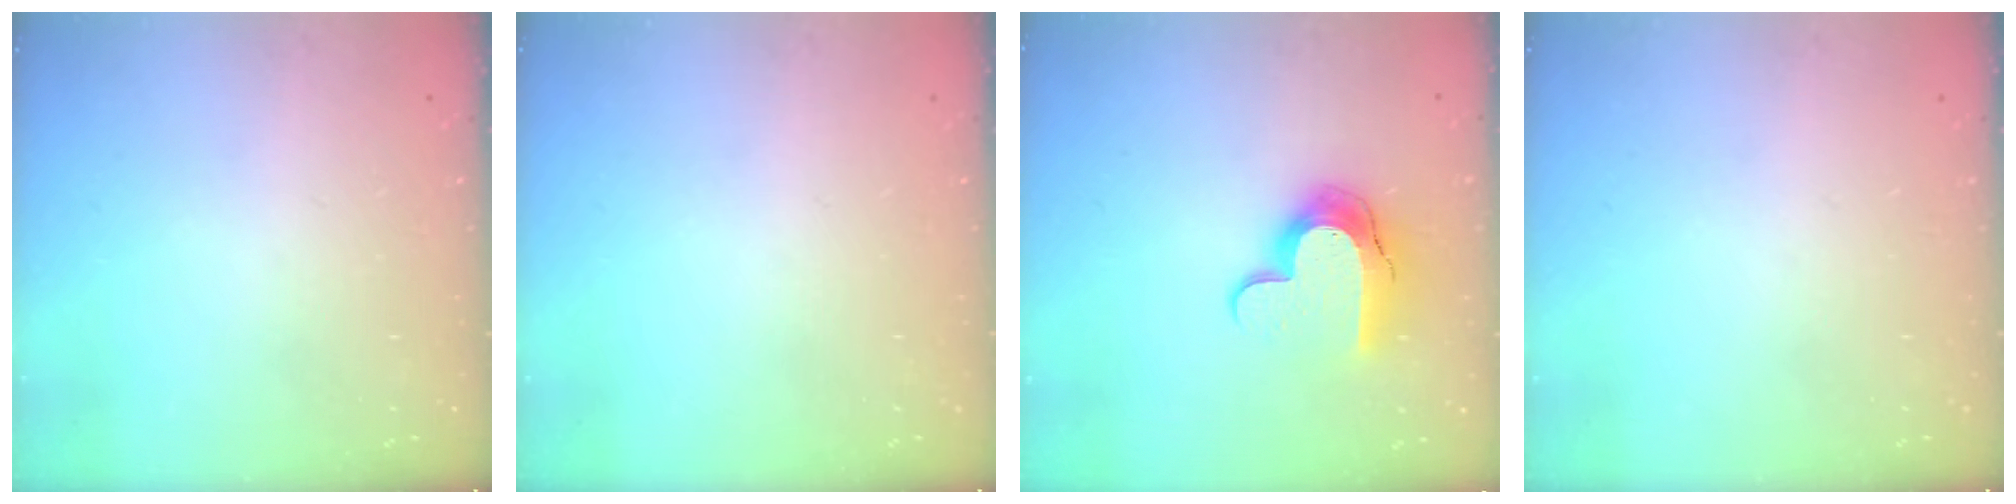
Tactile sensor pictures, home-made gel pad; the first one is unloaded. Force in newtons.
{"total": 0.0}
{"total": 12.3, "press": 12.2, "slide": 1.0}
{"total": 0.0}